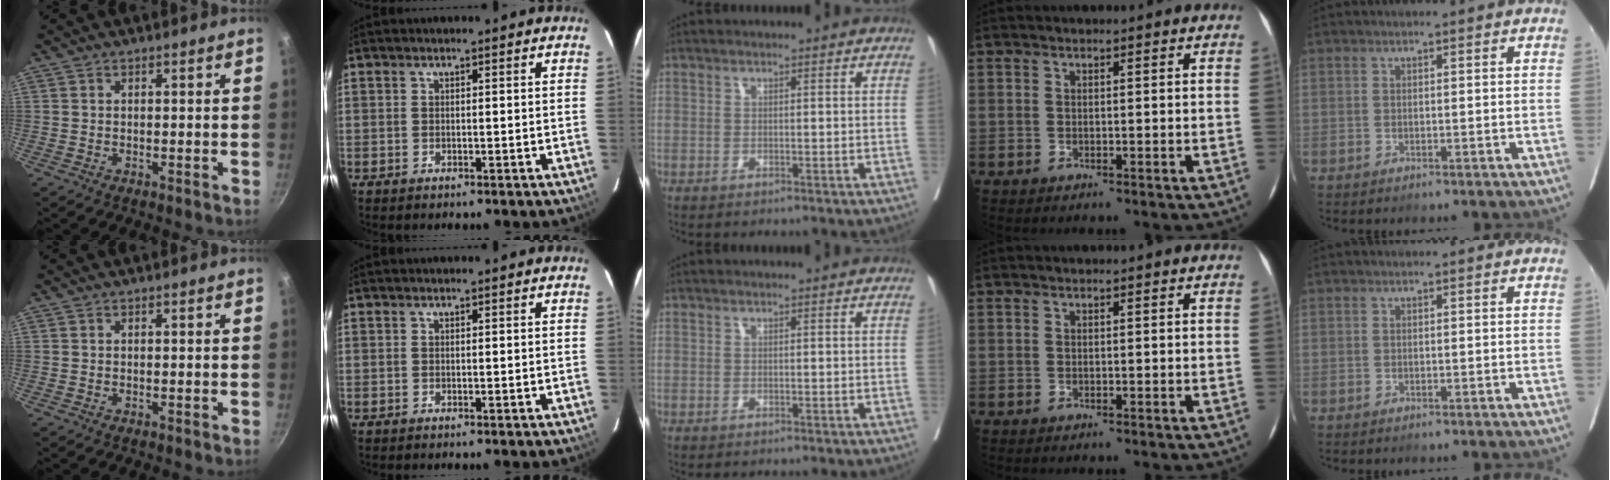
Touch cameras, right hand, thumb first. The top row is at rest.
{}